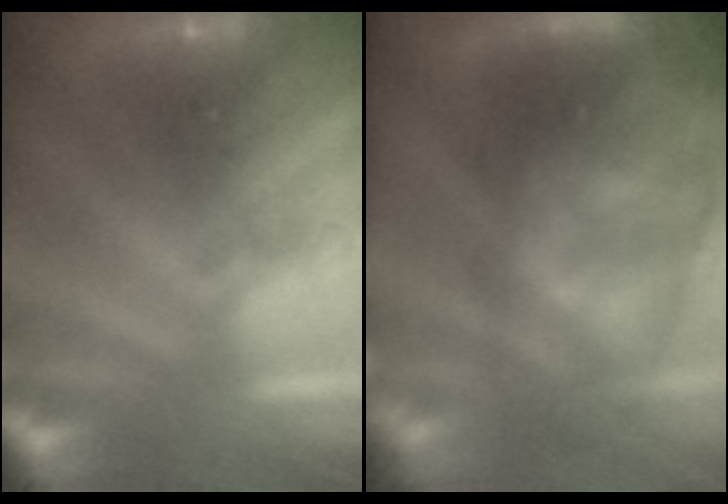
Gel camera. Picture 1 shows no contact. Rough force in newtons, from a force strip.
{"total": 7.3}